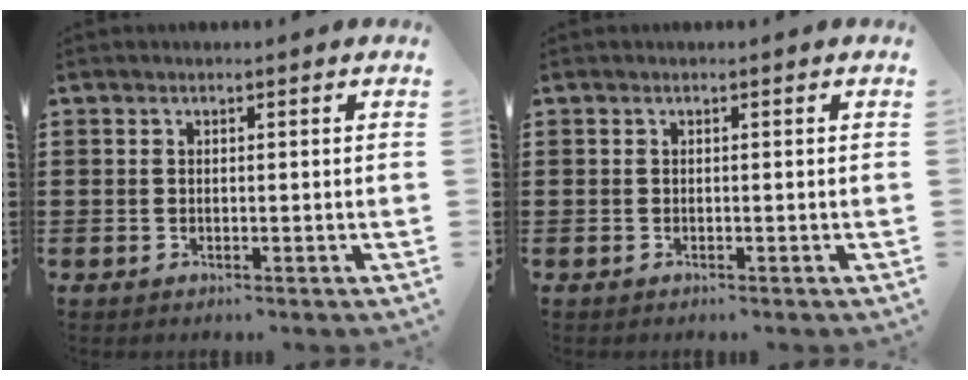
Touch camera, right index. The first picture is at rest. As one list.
[{"total": 0.0}]